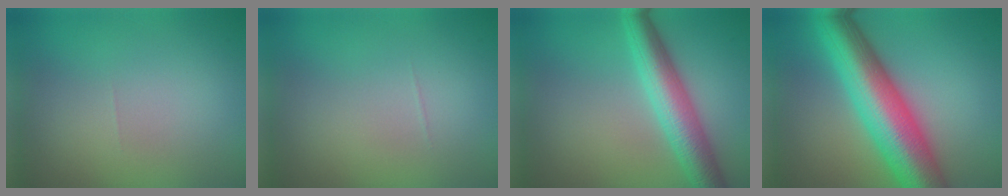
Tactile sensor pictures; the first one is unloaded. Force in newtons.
{"total": 0.0}
{"total": 5.5, "press": 5.5, "slide": 0.1}
{"total": 11.2, "press": 11.2, "slide": 0.2}